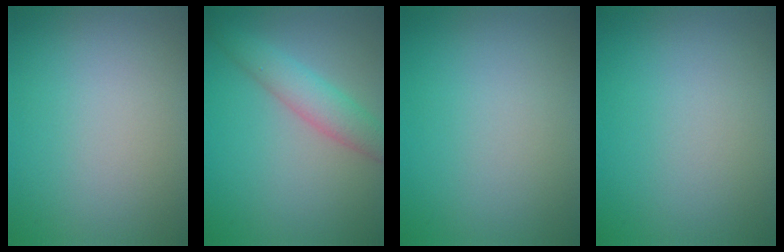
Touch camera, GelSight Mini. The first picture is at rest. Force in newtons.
{"total": 3.7, "press": 3.7, "slide": 0.1}
{"total": 0.0}
{"total": 0.0}